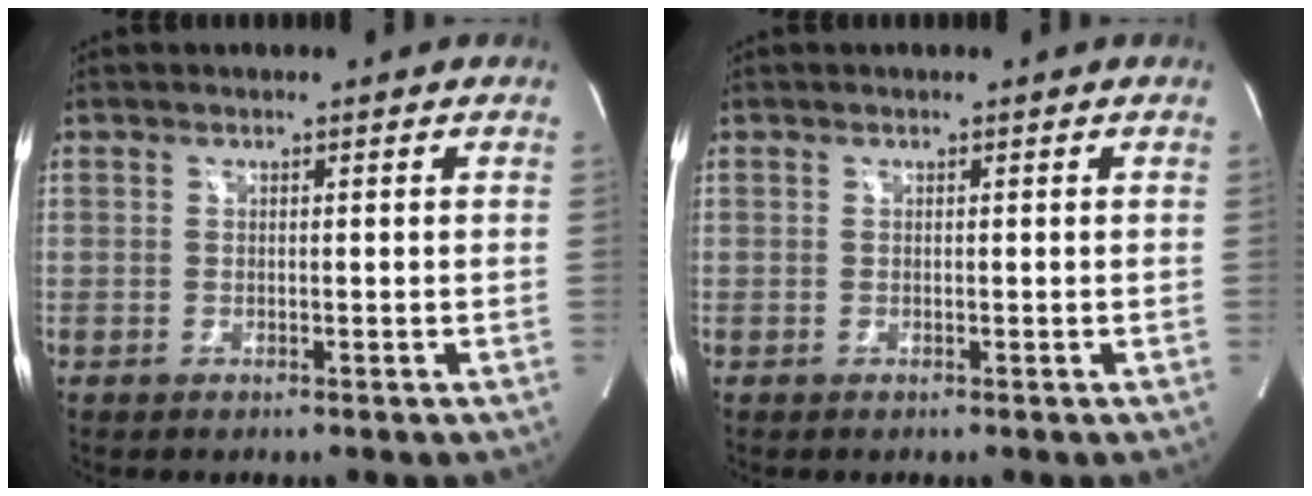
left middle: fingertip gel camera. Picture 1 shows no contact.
{"total": 0.0}